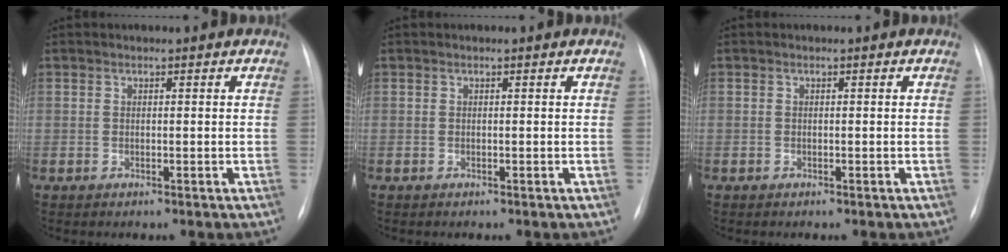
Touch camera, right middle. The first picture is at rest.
{"total": 0.0}
{"total": 0.0}